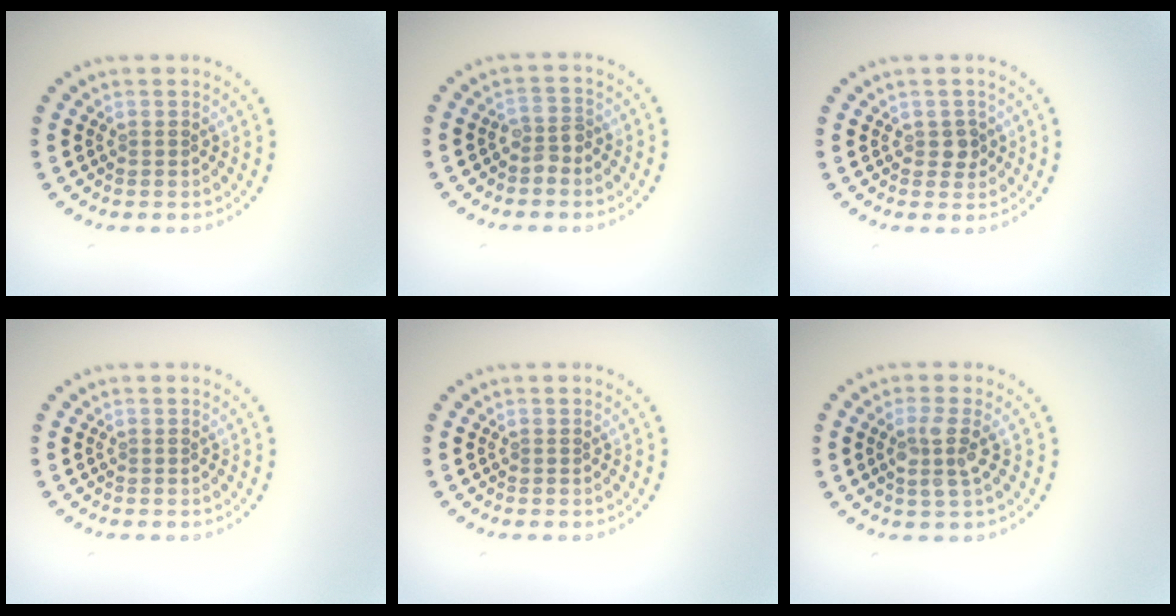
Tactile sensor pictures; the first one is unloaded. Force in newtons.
{"total": 1.8, "press": 1.6, "slide": 0.8}
{"total": 1.3, "press": 1.2, "slide": 0.3}
{"total": 0.0}
{"total": 0.0}
{"total": 2.6, "press": 2.2, "slide": 1.3}